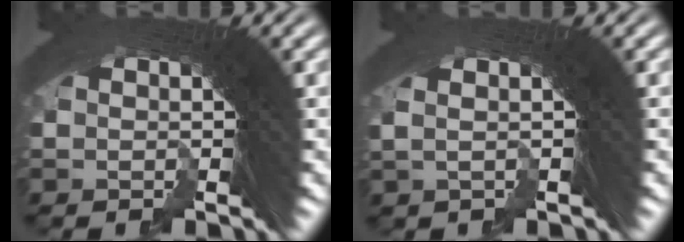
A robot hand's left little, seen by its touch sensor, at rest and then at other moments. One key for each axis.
{"total": 2.2, "fx": 0.7, "fy": 0.5, "fz": 2.0, "tx": -0.017, "ty": 0.019, "tz": 0.003}